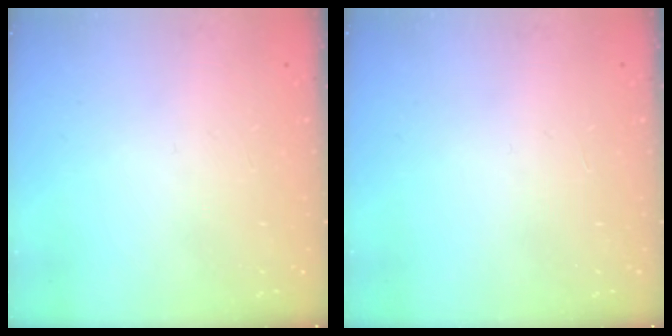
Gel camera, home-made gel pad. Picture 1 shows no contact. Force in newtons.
{"total": 0.0}